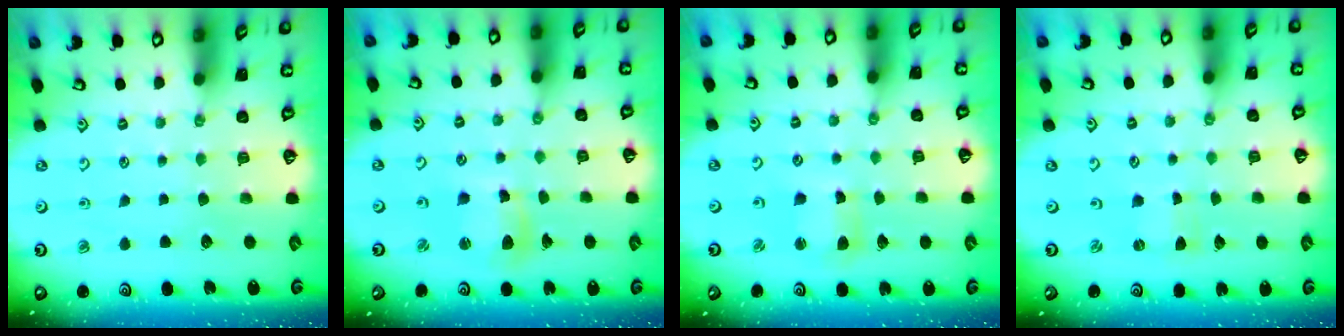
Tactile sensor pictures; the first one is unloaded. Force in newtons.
{"total": 8.0, "press": 7.9, "slide": 1.2}
{"total": 5.3, "press": 5.2, "slide": 0.8}
{"total": 0.0}